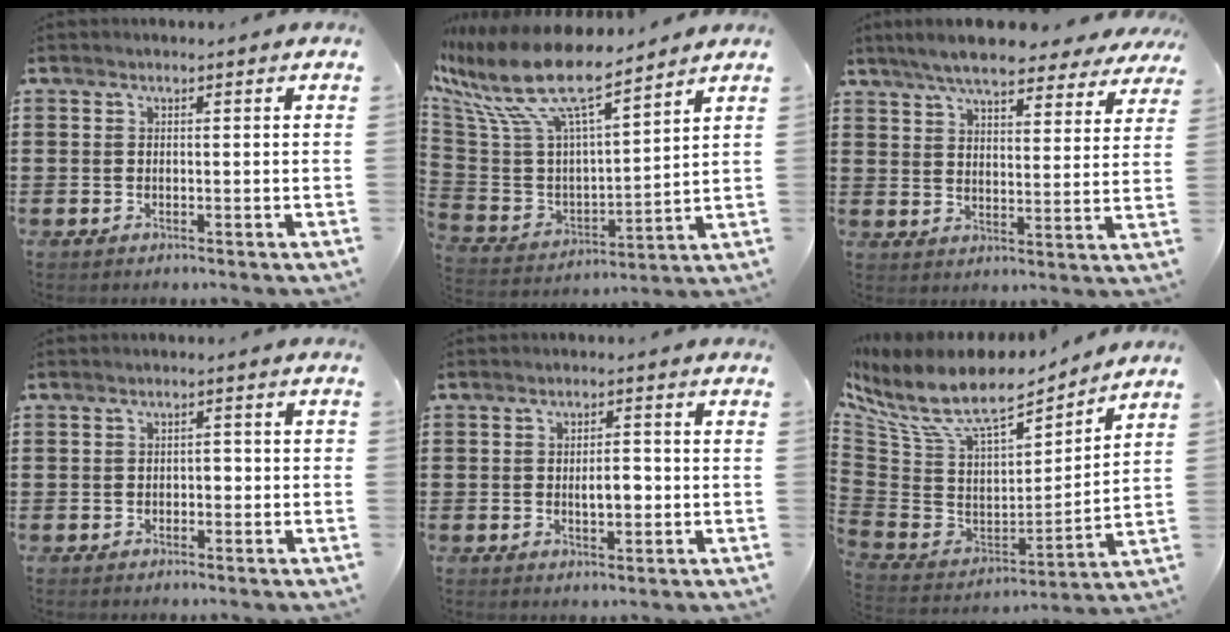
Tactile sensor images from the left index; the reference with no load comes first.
{"total": 12.4, "force": [8.8, 3.1, 8.2], "torque": [-0.208, -0.057, 0.148]}
{"total": 7.7, "force": [6.9, 0.8, 3.2], "torque": [-0.079, -0.024, 0.123]}
{"total": 1.5, "force": [-0.7, 0.9, 0.9], "torque": [-0.021, 0.004, -0.017]}
{"total": 3.5, "force": [-0.3, 1.5, 3.2], "torque": [-0.052, 0.001, -0.010]}
{"total": 11.7, "force": [8.8, 3.7, 6.9], "torque": [-0.166, -0.057, 0.153]}